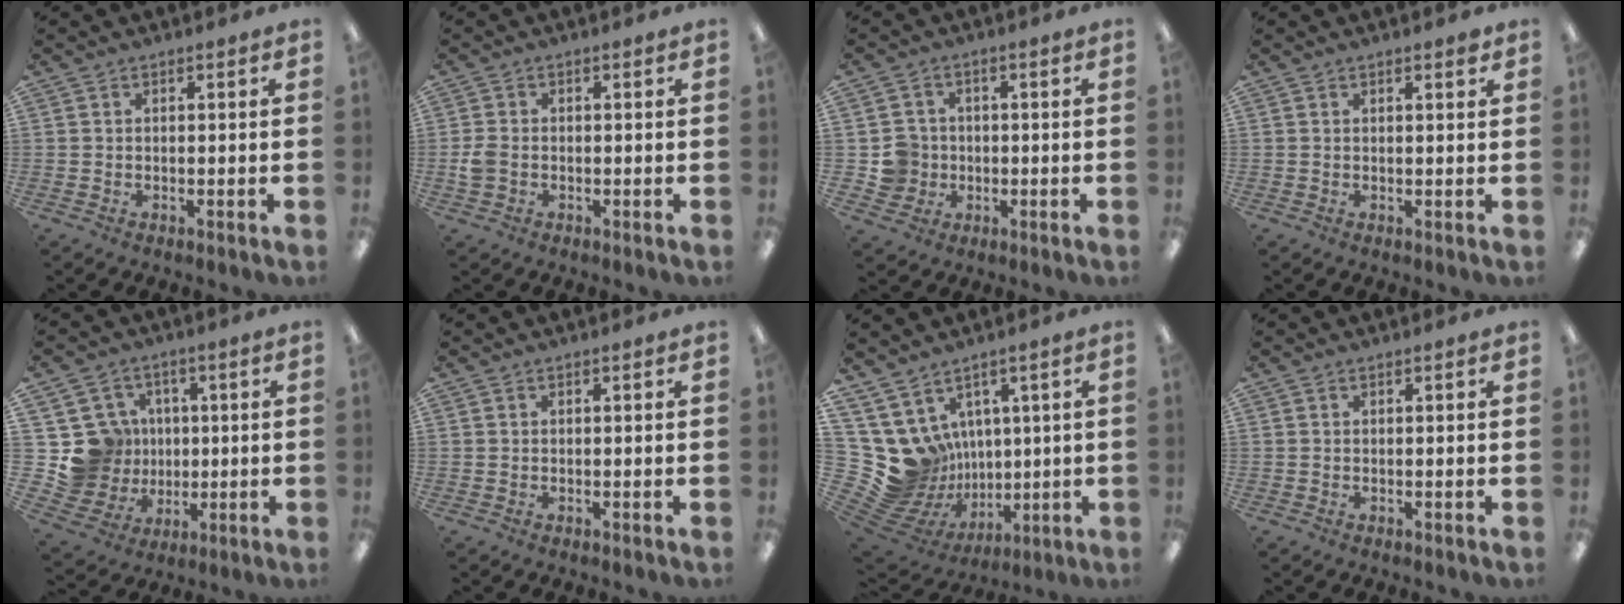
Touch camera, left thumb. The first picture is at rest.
{"total": 3.2, "force": [-0.7, 2.4, 2.0], "torque": [-0.040, 0.003, -0.014]}
{"total": 5.9, "force": [-0.6, 5.9, 0.8], "torque": [-0.025, 0.011, -0.007]}
{"total": 1.0, "force": [0.9, 0.1, 0.4], "torque": [0.000, -0.004, 0.013]}
{"total": 14.1, "force": [1.8, 13.6, 3.2], "torque": [-0.091, 0.000, 0.054]}
{"total": 0.0}
{"total": 14.5, "force": [2.1, 13.6, 4.5], "torque": [-0.138, -0.052, 0.066]}
{"total": 0.0}